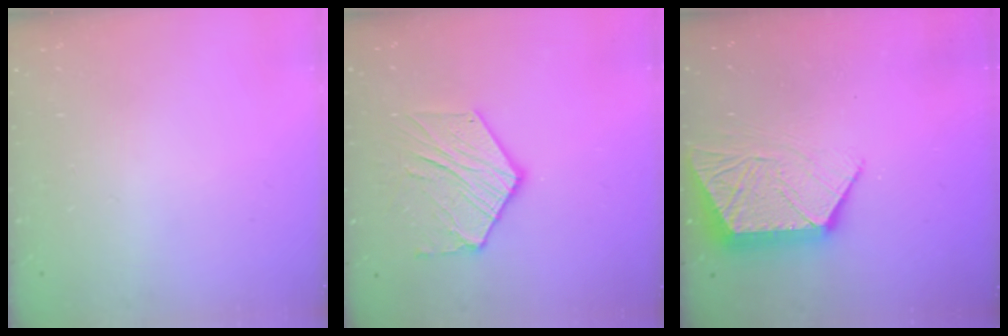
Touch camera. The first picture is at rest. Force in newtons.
{"total": 12.2, "press": 12.1, "slide": 1.1}
{"total": 10.9, "press": 10.9, "slide": 0.7}